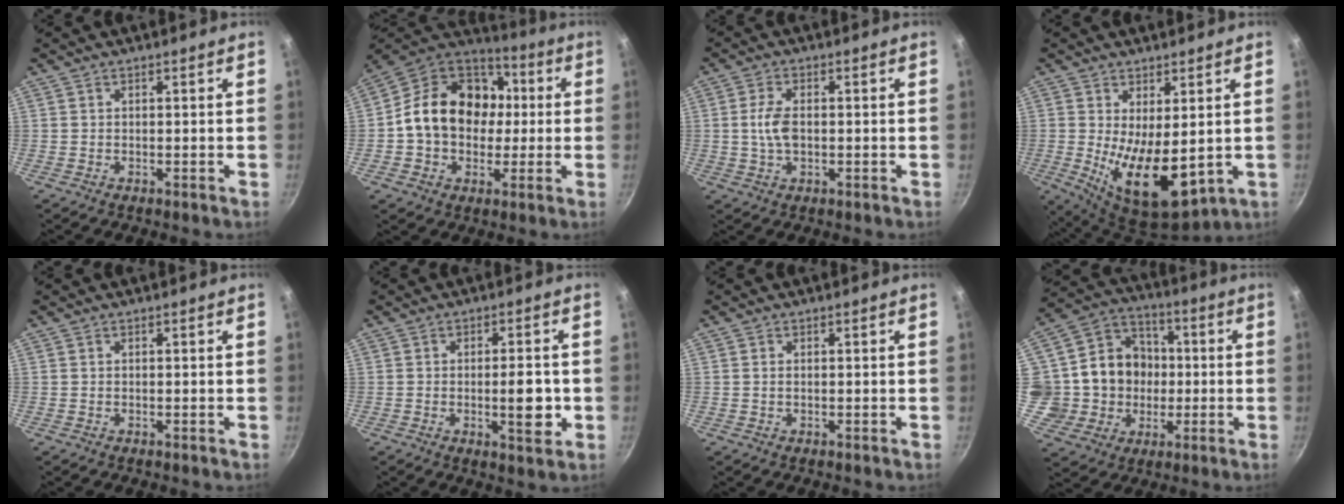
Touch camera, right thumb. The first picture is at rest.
{"total": 20.2, "force": [0.7, 15.9, 12.5], "torque": [-0.181, 0.042, 0.000]}
{"total": 5.1, "force": [-0.1, 2.9, 4.2], "torque": [-0.080, 0.008, -0.004]}
{"total": 12.8, "force": [0.1, 5.9, 11.3], "torque": [-0.168, -0.034, 0.020]}
{"total": 0.0}
{"total": 7.0, "force": [-1.2, 2.4, 6.4], "torque": [-0.077, 0.002, -0.015]}
{"total": 0.6, "force": [0.1, 0.4, 0.5], "torque": [-0.009, 0.001, 0.001]}
{"total": 15.7, "force": [-0.6, 14.3, 6.4], "torque": [-0.075, 0.027, -0.014]}